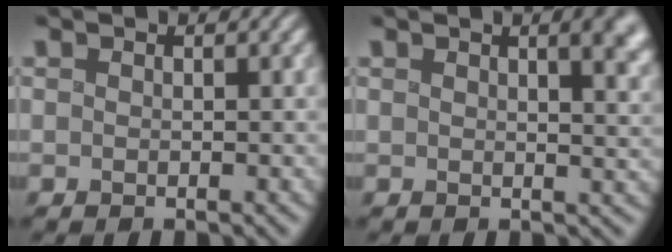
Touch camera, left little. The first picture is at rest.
{"total": 4.7, "force": [2.5, 2.0, 3.5], "torque": [-0.044, -0.001, 0.045]}